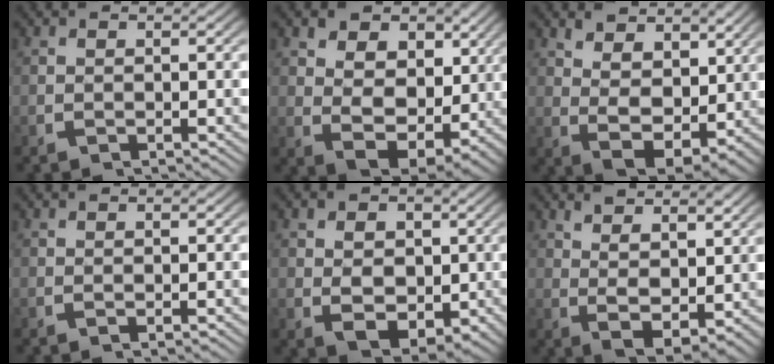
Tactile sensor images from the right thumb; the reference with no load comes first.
{"total": 10.0, "force": [1.2, 7.2, 6.9], "torque": [-0.143, -0.047, 0.033]}
{"total": 7.2, "force": [1.1, 5.1, 5.0], "torque": [-0.097, -0.035, 0.031]}
{"total": 0.6, "force": [0.1, -0.1, 0.5], "torque": [-0.010, 0.002, 0.003]}
{"total": 7.2, "force": [0.6, 5.4, 4.7], "torque": [-0.099, -0.043, 0.025]}
{"total": 5.1, "force": [1.1, 3.2, 3.8], "torque": [-0.074, -0.023, 0.034]}